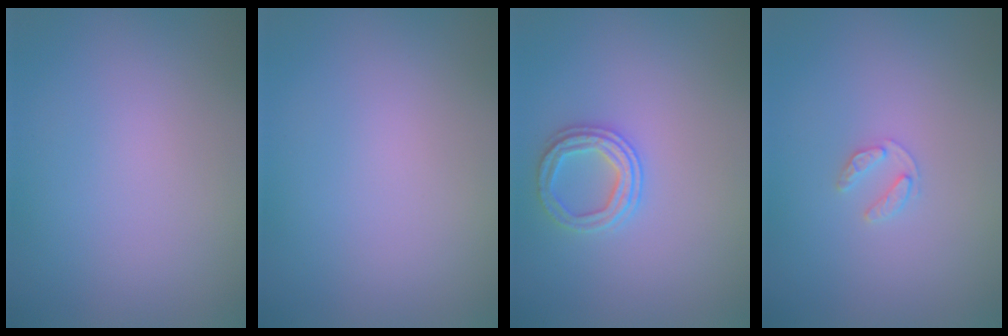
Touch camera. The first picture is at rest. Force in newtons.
{"total": 0.0}
{"total": 2.4, "press": 2.4, "slide": 0.4}
{"total": 1.3, "press": 1.3, "slide": 0.2}